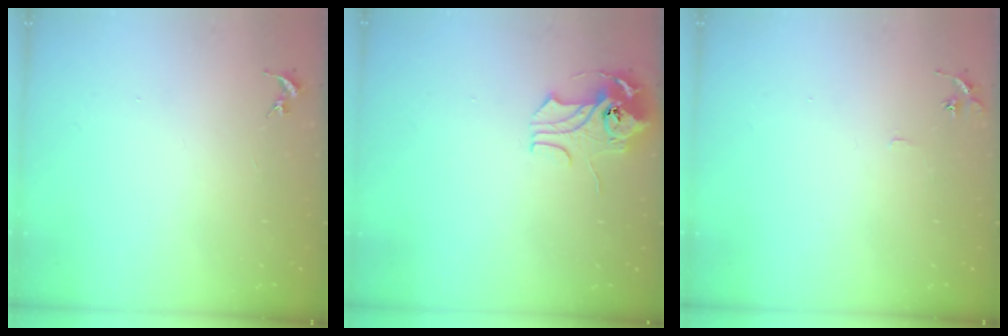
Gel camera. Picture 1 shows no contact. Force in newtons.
{"total": 10.2, "press": 10.2, "slide": 1.1}
{"total": 5.2, "press": 5.2, "slide": 0.5}